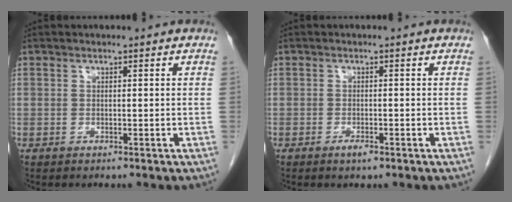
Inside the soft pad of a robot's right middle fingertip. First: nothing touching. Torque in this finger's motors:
{"motor_torque": [0.31, -0.02, 0.26, 0.05]}